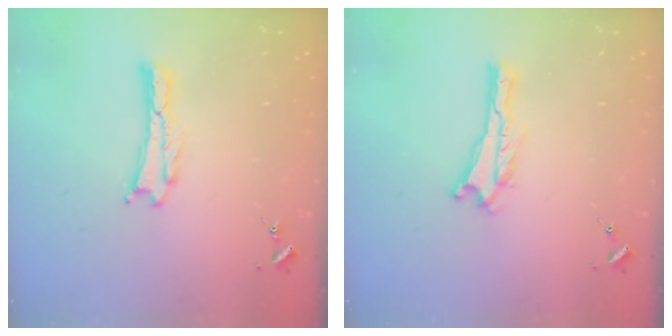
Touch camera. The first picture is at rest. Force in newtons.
{"total": 0.0}